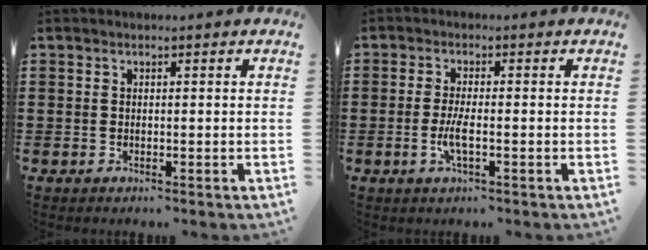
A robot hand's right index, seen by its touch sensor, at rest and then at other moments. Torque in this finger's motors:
{"motor_torque": [1.88, 0.27, 0.49, 0.13]}